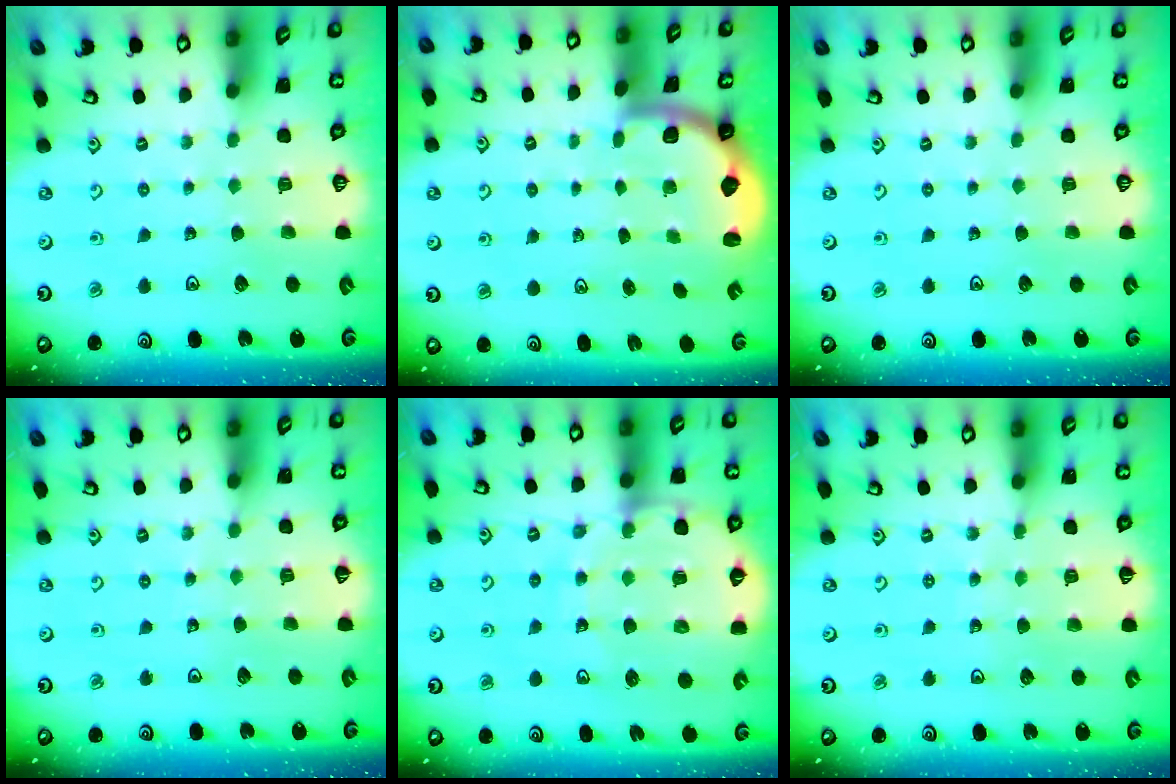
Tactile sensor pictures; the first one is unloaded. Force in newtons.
{"total": 1.8, "press": 1.8, "slide": 0.5}
{"total": 0.0}
{"total": 2.0, "press": 2.0, "slide": 0.2}
{"total": 11.2, "press": 10.9, "slide": 2.8}
{"total": 4.6, "press": 4.2, "slide": 1.9}